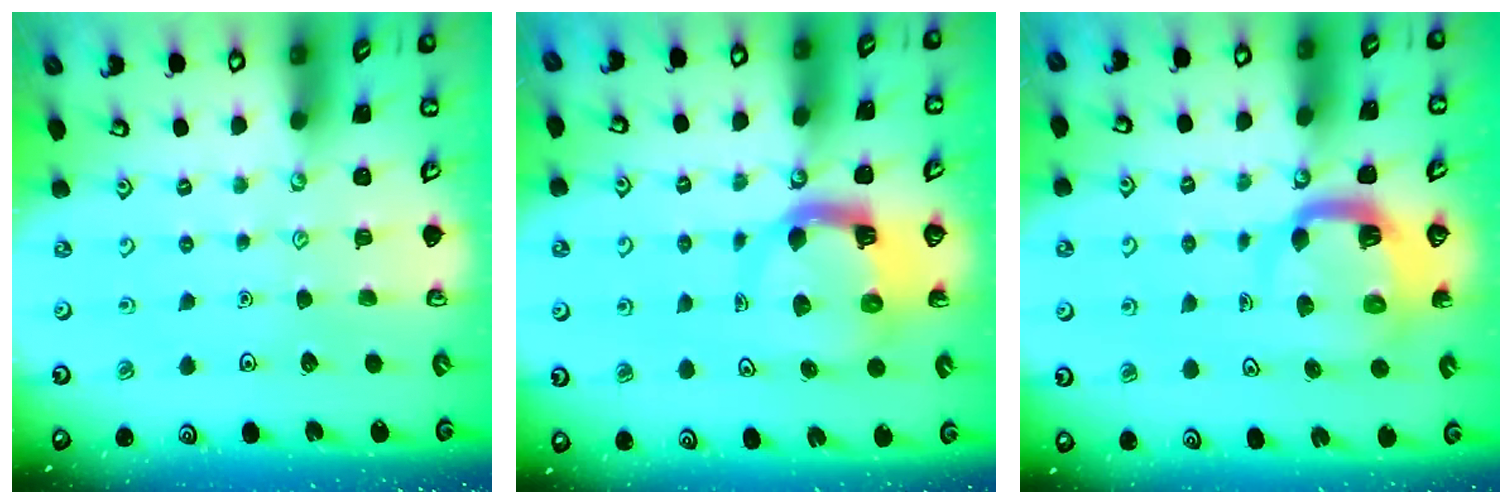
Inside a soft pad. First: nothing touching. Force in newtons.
{"total": 7.9, "press": 7.9, "slide": 1.1}
{"total": 6.4, "press": 6.4, "slide": 0.9}